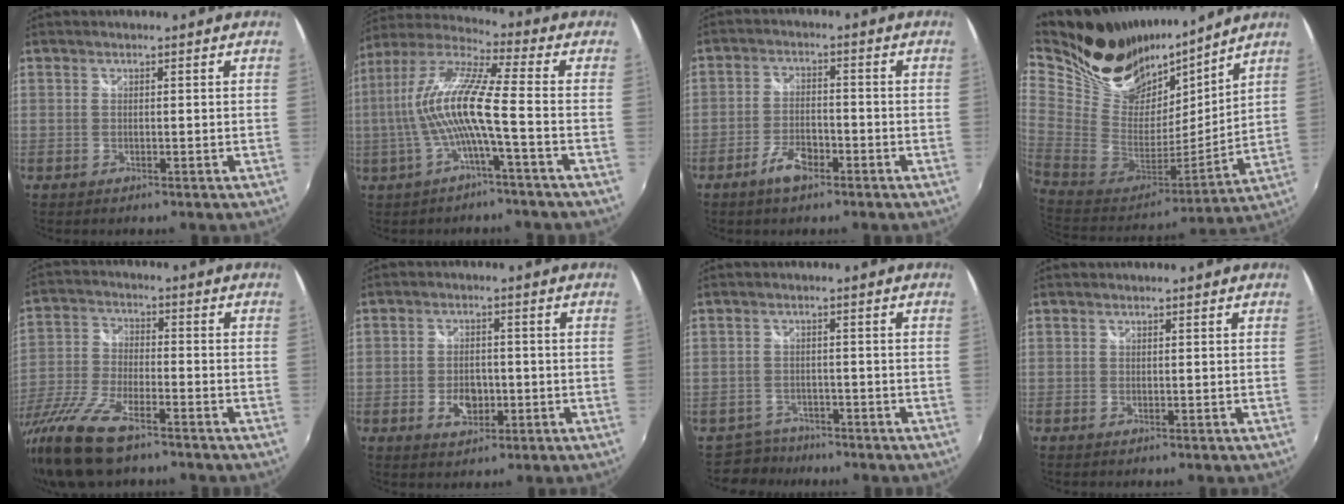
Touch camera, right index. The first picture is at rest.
{"total": 12.8, "force": [-2.3, 0.4, 12.6], "torque": [-0.235, 0.004, -0.042]}
{"total": 5.4, "force": [-3.5, 2.2, 3.4], "torque": [-0.076, 0.000, -0.062]}
{"total": 28.8, "force": [21.6, 13.5, 13.4], "torque": [-0.312, 0.027, 0.379]}
{"total": 15.2, "force": [-10.8, 4.5, 9.6], "torque": [-0.212, -0.042, -0.212]}
{"total": 5.1, "force": [-1.6, 3.6, 3.3], "torque": [-0.065, 0.001, -0.023]}
{"total": 4.4, "force": [-3.5, 2.6, -0.5], "torque": [-0.005, 0.006, -0.061]}
{"total": 0.0}